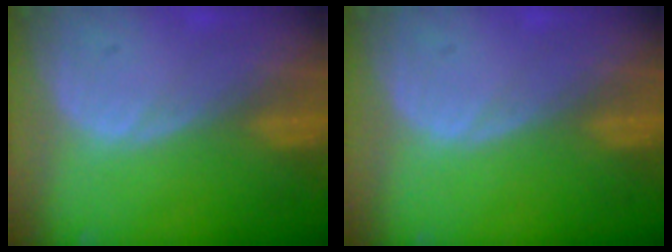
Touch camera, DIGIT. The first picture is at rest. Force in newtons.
{"total": 0.0}